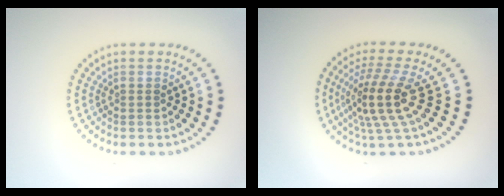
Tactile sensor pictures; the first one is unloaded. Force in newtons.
{"total": 4.7, "press": 3.4, "slide": 3.2}